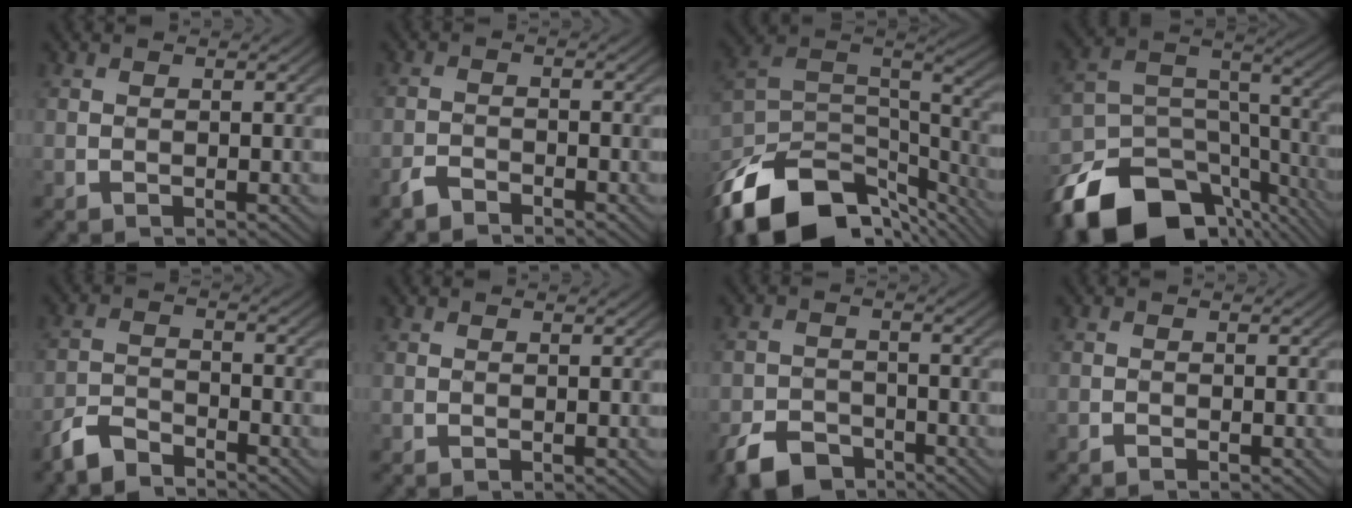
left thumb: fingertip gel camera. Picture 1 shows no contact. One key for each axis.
{"total": 2.3, "fx": -2.0, "fy": 0.6, "fz": 0.9, "tx": -0.021, "ty": 0.001, "tz": -0.046}
{"total": 17.0, "fx": -10.8, "fy": 9.1, "fz": 9.4, "tx": -0.230, "ty": -0.031, "tz": -0.170}
{"total": 18.2, "fx": -12.6, "fy": 9.6, "fz": 9.1, "tx": -0.211, "ty": -0.044, "tz": -0.190}
{"total": 4.5, "fx": -4.0, "fy": 1.2, "fz": 1.8, "tx": -0.040, "ty": -0.004, "tz": -0.092}
{"total": 0.0}
{"total": 5.8, "fx": -4.3, "fy": 3.0, "fz": 2.5, "tx": -0.050, "ty": -0.005, "tz": -0.087}
{"total": 0.7, "fx": -0.6, "fy": 0.1, "fz": 0.3, "tx": -0.005, "ty": -0.001, "tz": -0.012}